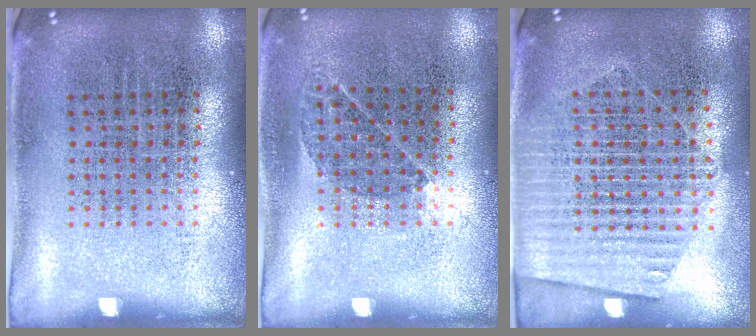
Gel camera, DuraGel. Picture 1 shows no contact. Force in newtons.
{"total": 0.8, "press": 0.7, "slide": 0.4}
{"total": 1.6, "press": 1.5, "slide": 0.7}